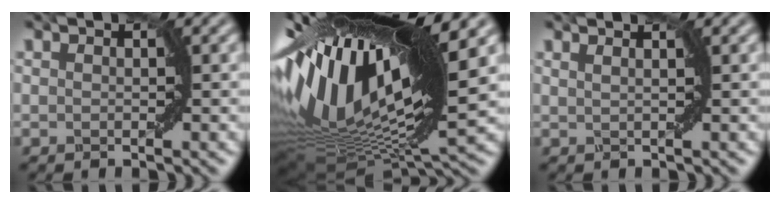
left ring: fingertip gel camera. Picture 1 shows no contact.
{"total": 18.5, "force": [5.0, 6.3, 16.6], "torque": [-0.304, 0.017, 0.072]}
{"total": 2.8, "force": [1.9, 1.2, 1.7], "torque": [-0.005, 0.011, -0.006]}